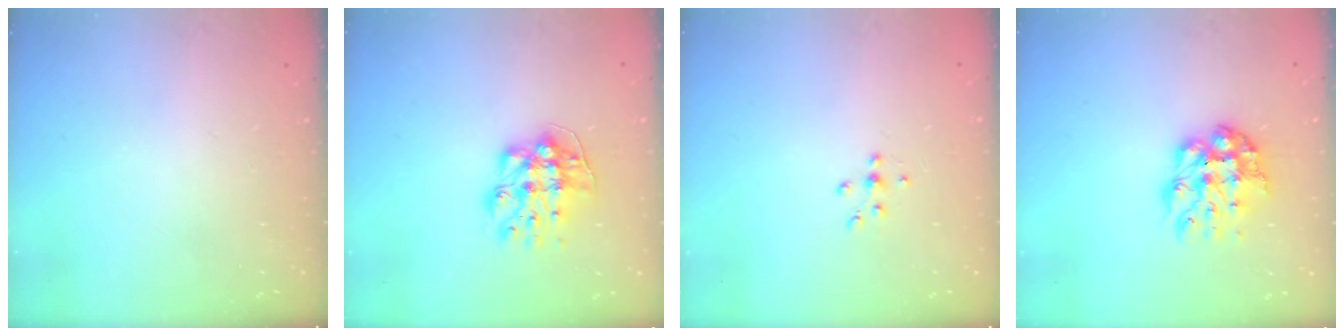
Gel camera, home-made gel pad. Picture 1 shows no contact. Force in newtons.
{"total": 11.1, "press": 11.1, "slide": 0.8}
{"total": 3.4, "press": 3.3, "slide": 1.0}
{"total": 10.5, "press": 10.5, "slide": 0.8}